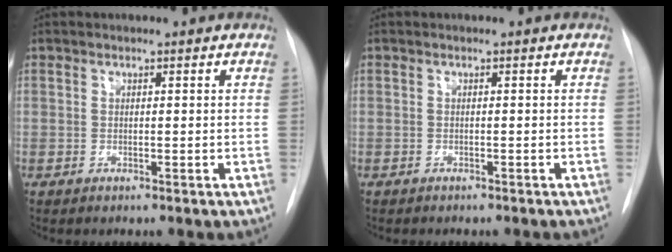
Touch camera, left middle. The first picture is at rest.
{"total": 2.7, "force": [-2.3, 0.8, 1.2], "torque": [-0.024, -0.005, -0.022]}